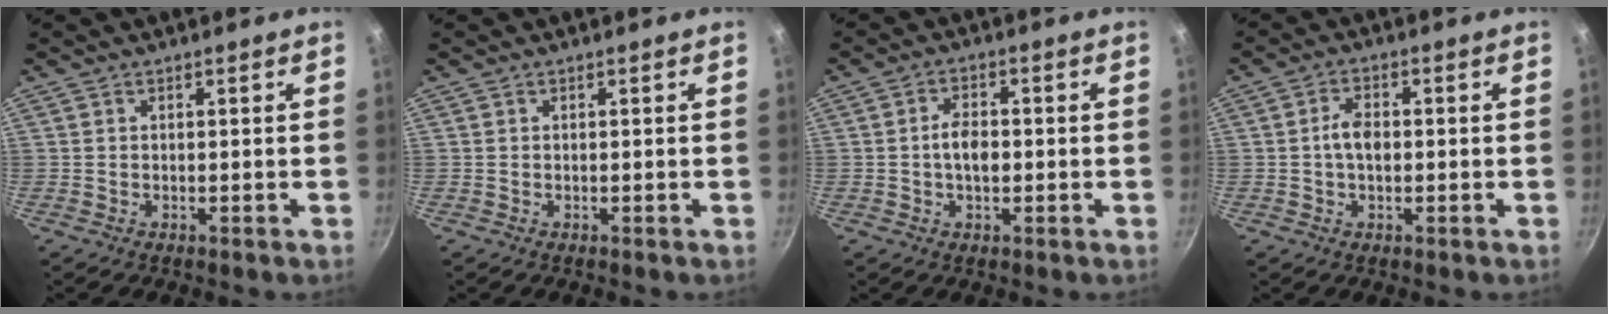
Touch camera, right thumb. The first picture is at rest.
{"total": 0.0}
{"total": 4.7, "force": [-0.5, 2.8, 3.8], "torque": [-0.058, 0.014, -0.012]}
{"total": 4.2, "force": [-0.2, 2.6, 3.3], "torque": [-0.054, 0.012, -0.008]}